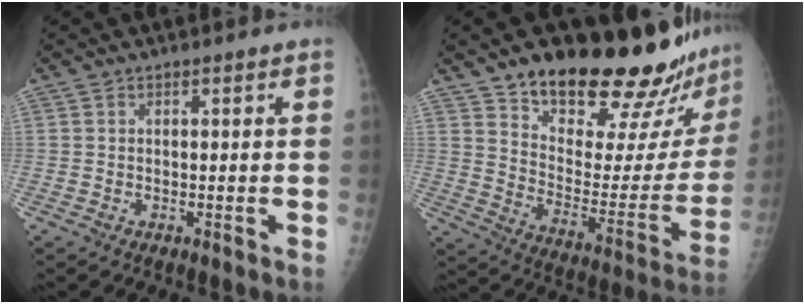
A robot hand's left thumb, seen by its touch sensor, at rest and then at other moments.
{"total": 26.4, "force": [20.8, 7.4, 14.4], "torque": [-0.169, -0.126, 0.297]}